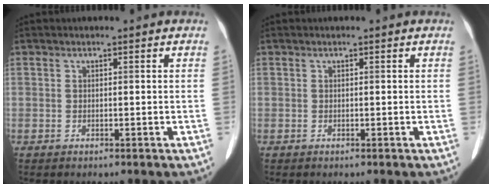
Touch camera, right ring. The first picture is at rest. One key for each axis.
{"total": 0.0}